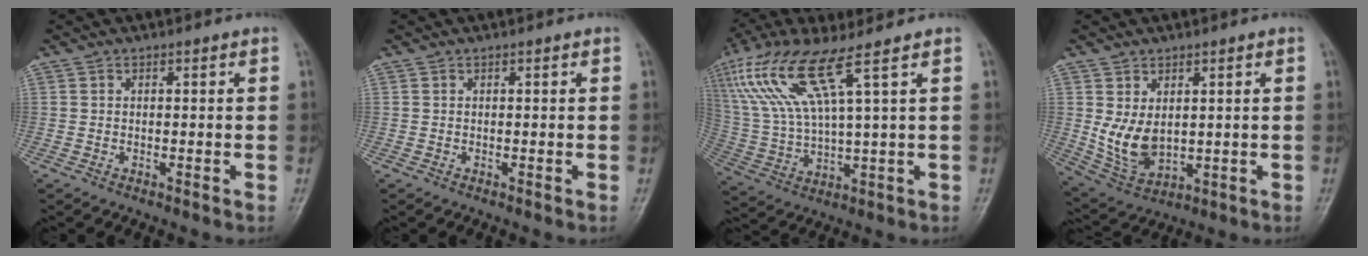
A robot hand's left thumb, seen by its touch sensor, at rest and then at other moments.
{"total": 0.0}
{"total": 14.6, "force": [7.5, 2.4, 12.4], "torque": [-0.290, -0.018, 0.154]}
{"total": 8.2, "force": [1.1, 5.4, 6.1], "torque": [-0.101, -0.017, 0.042]}